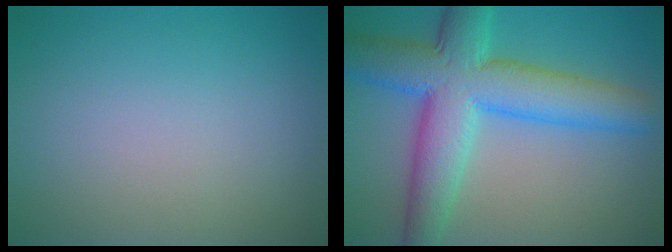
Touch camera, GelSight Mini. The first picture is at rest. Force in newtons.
{"total": 9.8, "press": 9.8, "slide": 0.2}